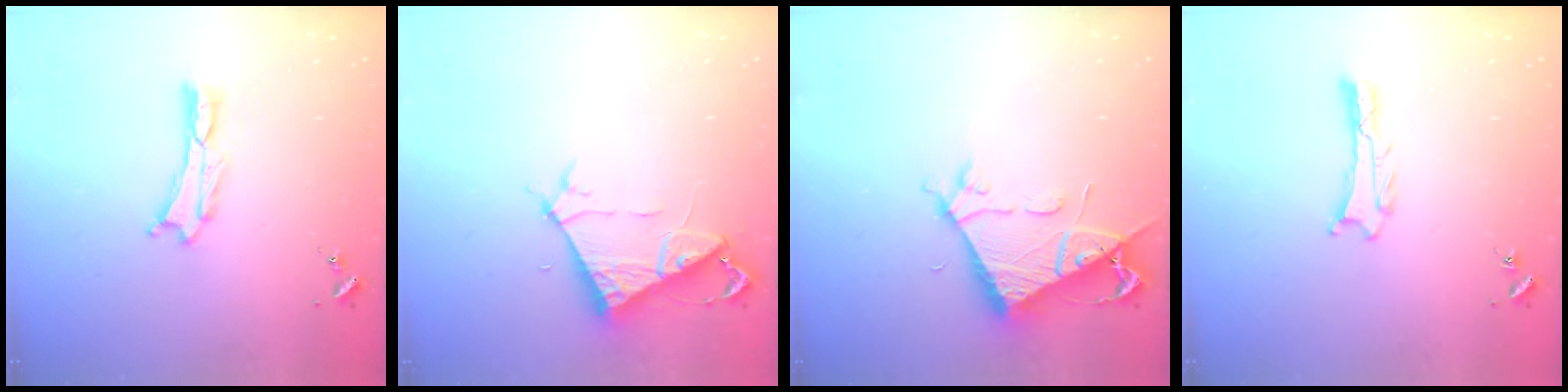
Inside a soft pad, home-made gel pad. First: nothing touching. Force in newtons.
{"total": 6.9, "press": 6.9, "slide": 0.7}
{"total": 6.5, "press": 6.5, "slide": 0.7}
{"total": 0.6, "press": 0.6, "slide": 0.1}